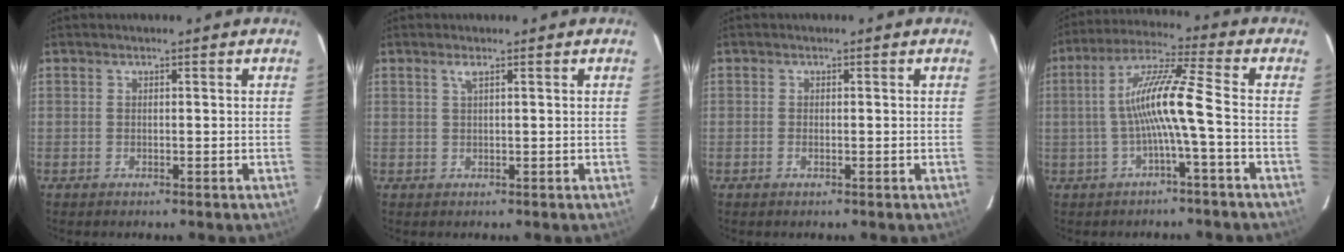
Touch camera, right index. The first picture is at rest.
{"total": 1.1, "force": [0.6, -0.2, 0.9], "torque": [-0.019, 0.002, 0.011]}
{"total": 0.8, "force": [-0.3, 0.3, 0.7], "torque": [-0.015, 0.000, -0.007]}
{"total": 9.9, "force": [-2.0, -0.7, 9.7], "torque": [-0.195, 0.013, -0.033]}